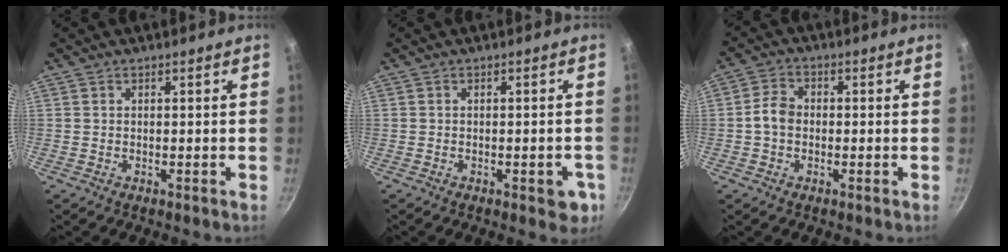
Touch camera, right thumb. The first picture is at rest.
{"total": 4.3, "force": [-1.6, 1.9, 3.5], "torque": [-0.027, 0.005, -0.020]}
{"total": 4.3, "force": [-0.6, 3.3, 2.7], "torque": [-0.041, 0.017, -0.021]}